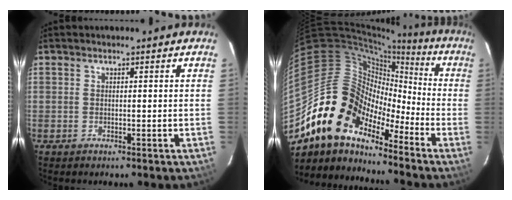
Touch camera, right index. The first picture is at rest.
{"total": 15.4, "force": [-10.9, 8.7, 6.4], "torque": [-0.119, 0.020, -0.219]}